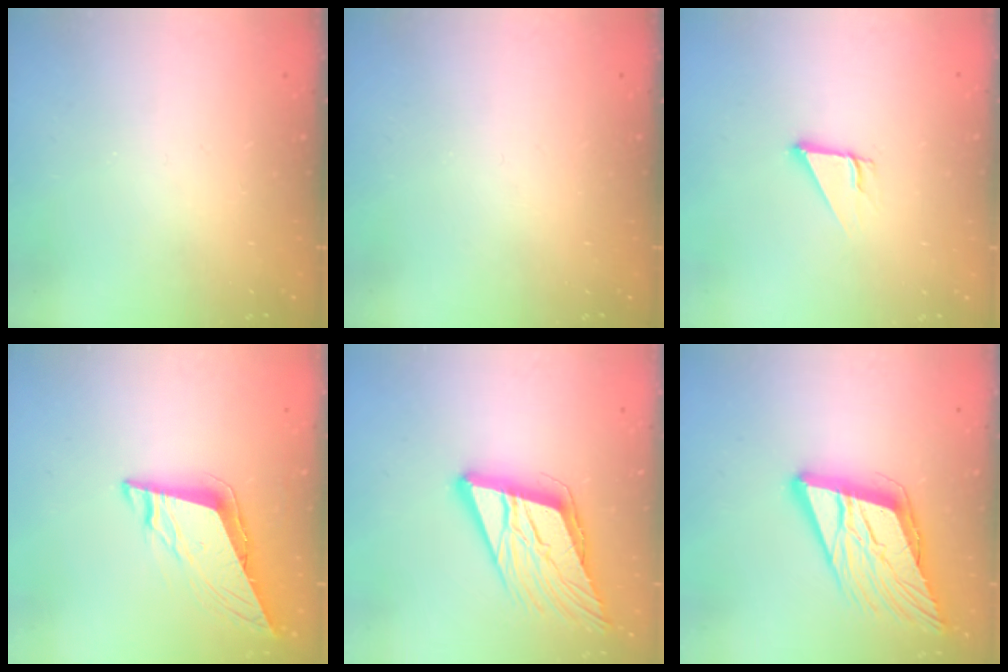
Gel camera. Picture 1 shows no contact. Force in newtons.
{"total": 0.0}
{"total": 2.5, "press": 2.5, "slide": 0.2}
{"total": 8.9, "press": 8.8, "slide": 1.4}
{"total": 15.3, "press": 14.7, "slide": 4.1}
{"total": 17.4, "press": 16.8, "slide": 4.4}